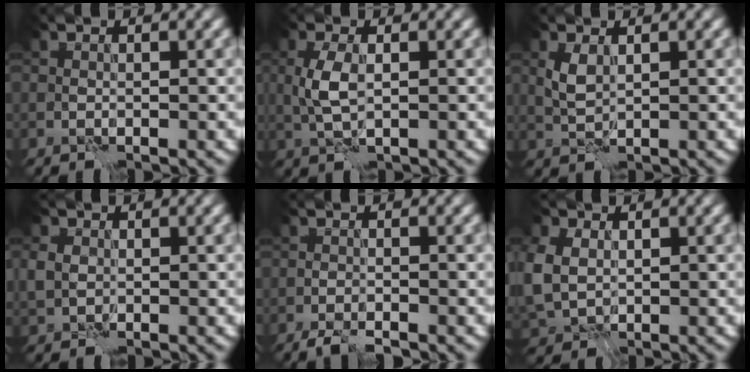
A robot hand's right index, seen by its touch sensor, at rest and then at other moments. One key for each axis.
{"total": 2.5, "fx": 0.4, "fy": 1.0, "fz": 2.3, "tx": -0.054, "ty": 0.000, "tz": 0.010}
{"total": 1.5, "fx": 0.9, "fy": 0.6, "fz": 1.1, "tx": -0.028, "ty": 0.000, "tz": 0.022}
{"total": 1.7, "fx": 0.0, "fy": 1.5, "fz": 0.8, "tx": -0.019, "ty": -0.002, "tz": -0.003}
{"total": 1.9, "fx": -1.7, "fy": 0.2, "fz": 0.7, "tx": -0.012, "ty": -0.003, "tz": -0.033}
{"total": 4.9, "fx": 0.6, "fy": 3.9, "fz": 2.9, "tx": -0.096, "ty": -0.004, "tz": 0.014}